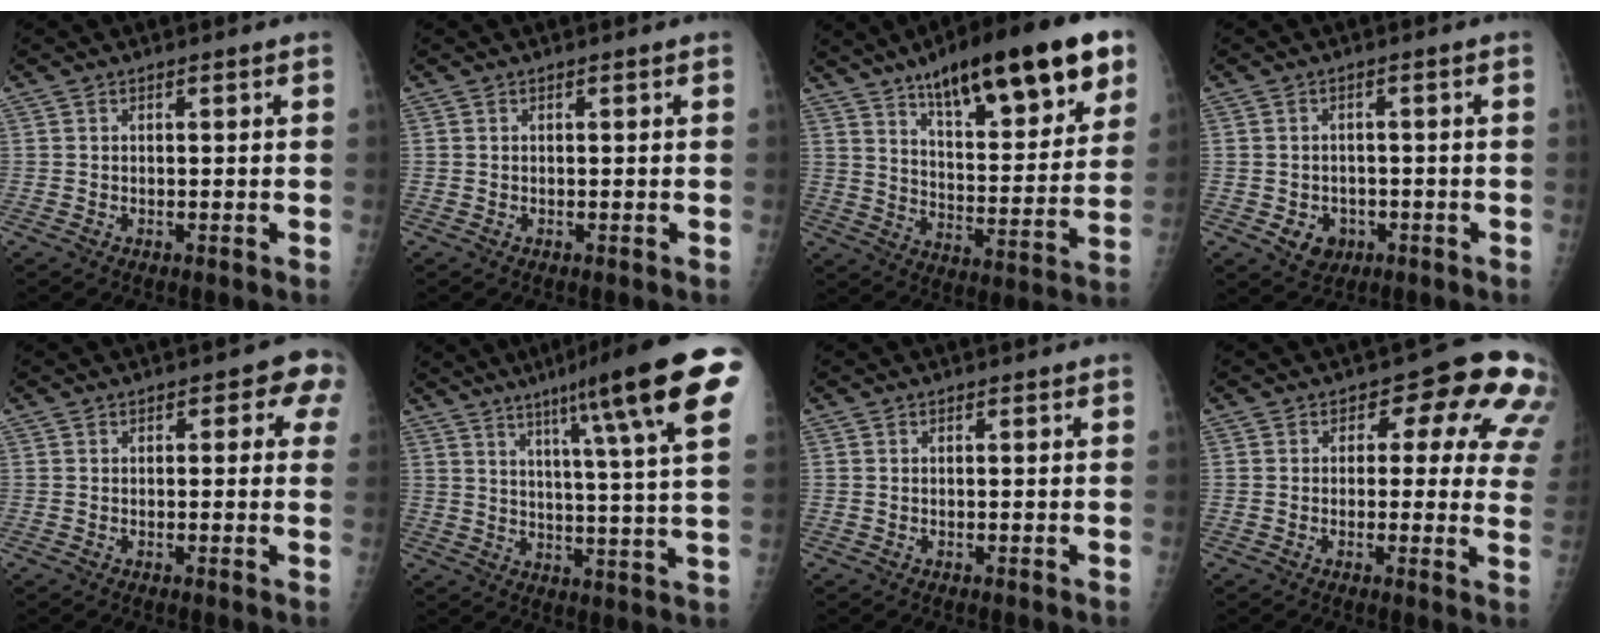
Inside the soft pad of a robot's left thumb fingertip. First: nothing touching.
{"total": 0.0}
{"total": 26.2, "force": [15.3, 7.7, 19.9], "torque": [-0.264, -0.037, 0.235]}
{"total": 4.6, "force": [-1.7, 3.8, 2.1], "torque": [-0.013, 0.012, -0.014]}
{"total": 4.7, "force": [1.6, 2.6, 3.6], "torque": [-0.003, 0.002, 0.006]}
{"total": 21.1, "force": [11.5, 1.4, 17.6], "torque": [-0.243, -0.025, 0.148]}
{"total": 0.0}
{"total": 13.0, "force": [5.0, 7.0, 9.7], "torque": [-0.059, -0.015, 0.036]}